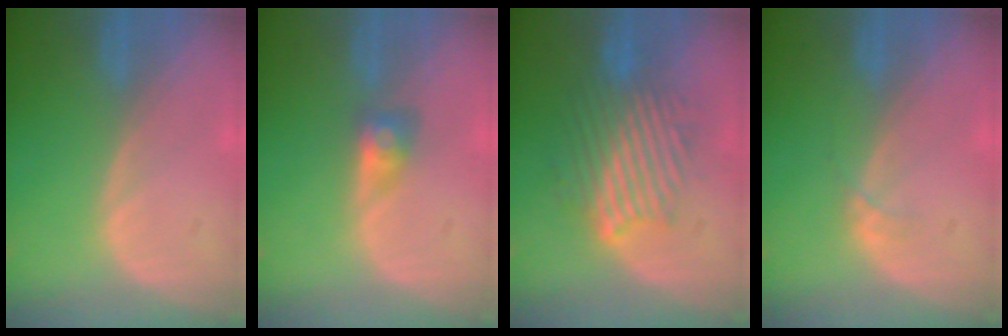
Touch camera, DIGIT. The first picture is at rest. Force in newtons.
{"total": 3.1, "press": 2.7, "slide": 1.5}
{"total": 8.9, "press": 8.8, "slide": 1.7}
{"total": 0.9, "press": 0.9, "slide": 0.1}